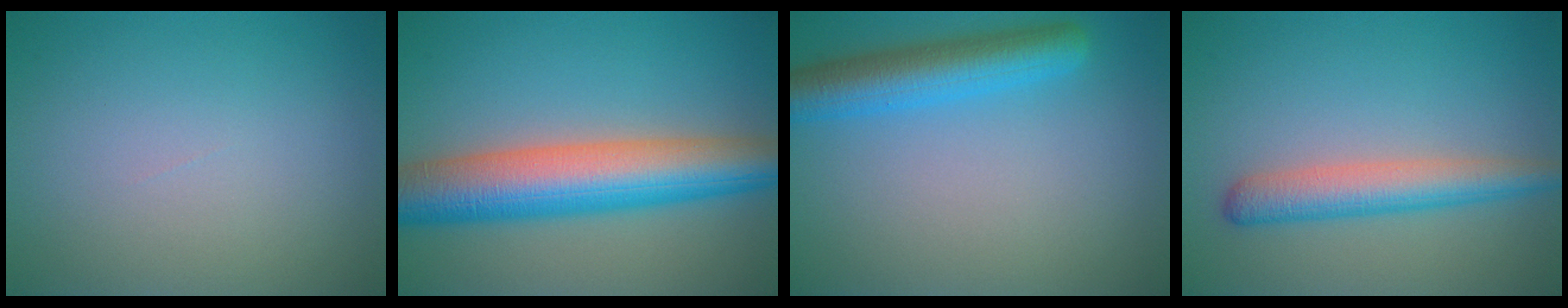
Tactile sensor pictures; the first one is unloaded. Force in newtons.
{"total": 10.1, "press": 10.1, "slide": 0.3}
{"total": 5.4, "press": 5.4, "slide": 0.3}
{"total": 4.1, "press": 4.1, "slide": 0.1}